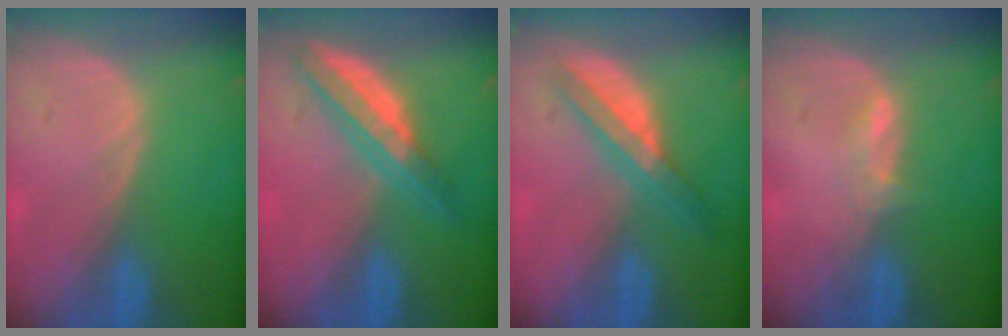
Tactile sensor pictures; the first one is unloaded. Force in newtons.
{"total": 6.4, "press": 5.6, "slide": 3.1}
{"total": 5.7, "press": 5.3, "slide": 2.0}
{"total": 1.7, "press": 1.7, "slide": 0.6}